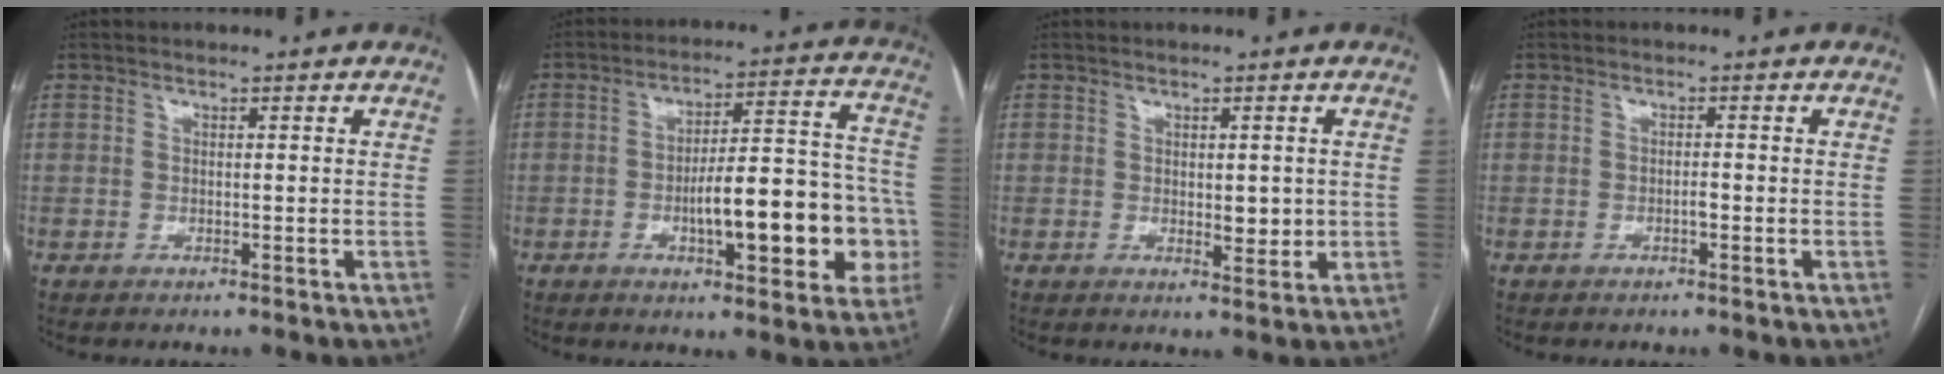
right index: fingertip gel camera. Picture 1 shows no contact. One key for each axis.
{"total": 16.6, "fx": -4.1, "fy": 4.8, "fz": 15.3, "tx": -0.203, "ty": 0.035, "tz": -0.055}
{"total": 3.3, "fx": 0.1, "fy": 1.6, "fz": 2.9, "tx": -0.039, "ty": -0.006, "tz": 0.006}
{"total": 1.0, "fx": -0.5, "fy": 0.2, "fz": 0.8, "tx": -0.017, "ty": 0.001, "tz": -0.009}